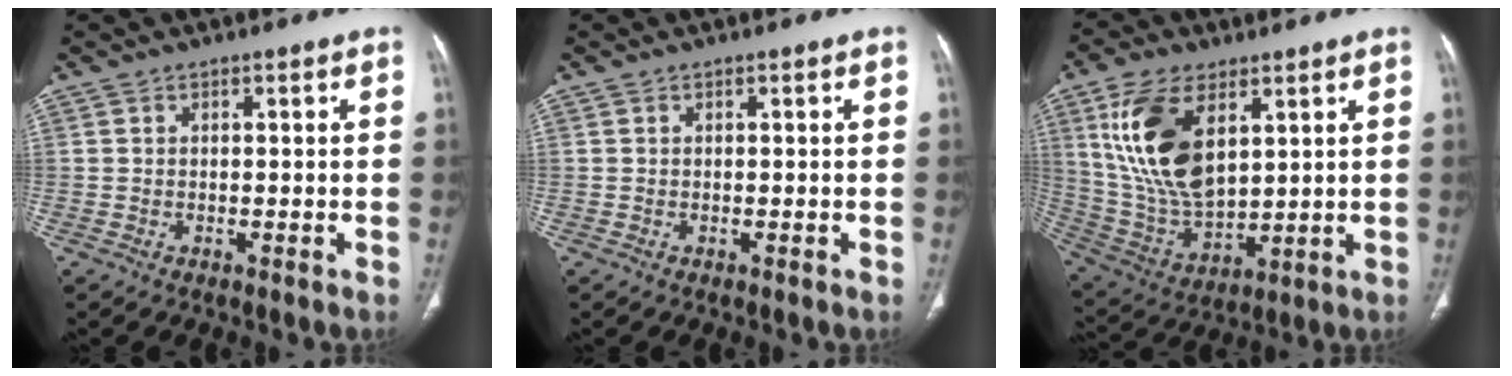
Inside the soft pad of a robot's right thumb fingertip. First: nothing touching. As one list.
[{"total": 0.0}, {"total": 17.6, "force": [6.4, 9.2, 13.5], "torque": [-0.255, -0.026, 0.134]}]